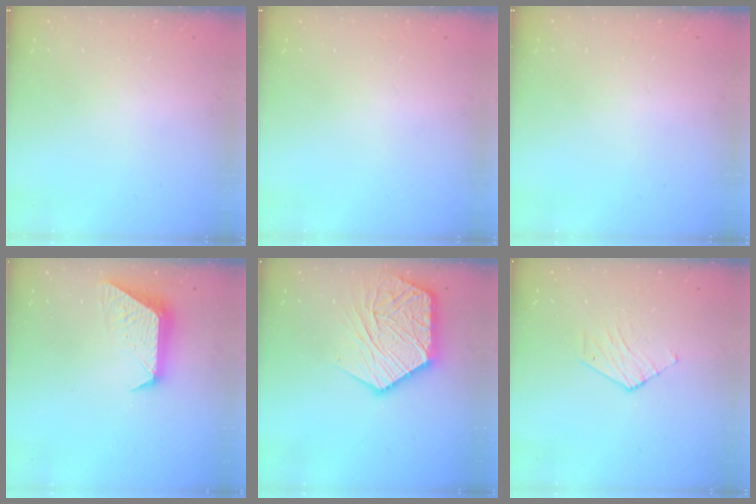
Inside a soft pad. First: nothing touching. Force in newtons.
{"total": 0.0}
{"total": 0.0}
{"total": 9.9, "press": 9.8, "slide": 0.8}
{"total": 18.3, "press": 18.2, "slide": 0.9}
{"total": 4.1, "press": 4.1, "slide": 0.4}